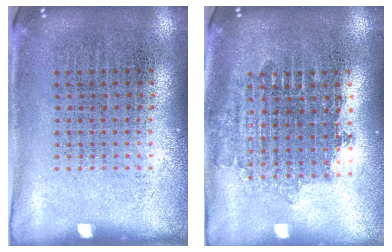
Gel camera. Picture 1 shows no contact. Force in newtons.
{"total": 1.7, "press": 1.4, "slide": 1.0}